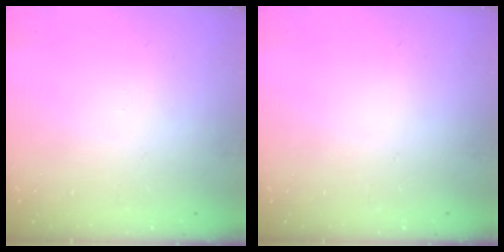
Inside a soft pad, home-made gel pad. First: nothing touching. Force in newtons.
{"total": 0.0}